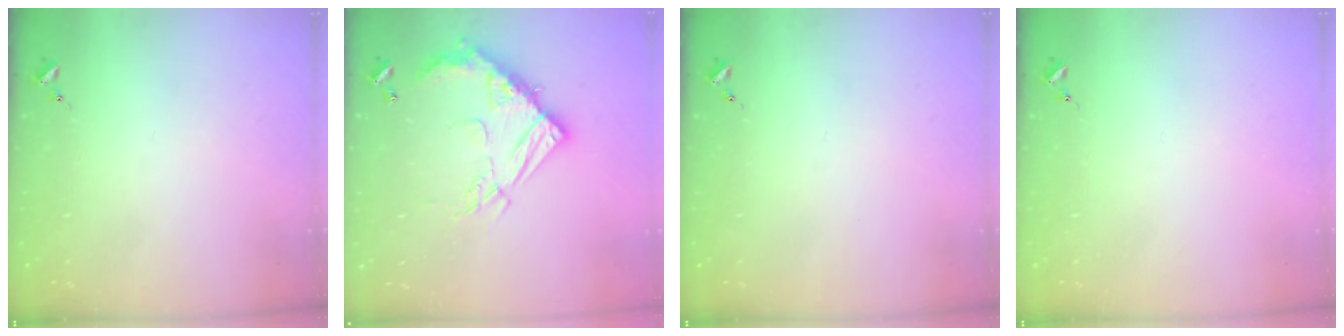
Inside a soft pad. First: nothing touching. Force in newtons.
{"total": 19.4, "press": 19.2, "slide": 2.1}
{"total": 0.0}
{"total": 0.0}